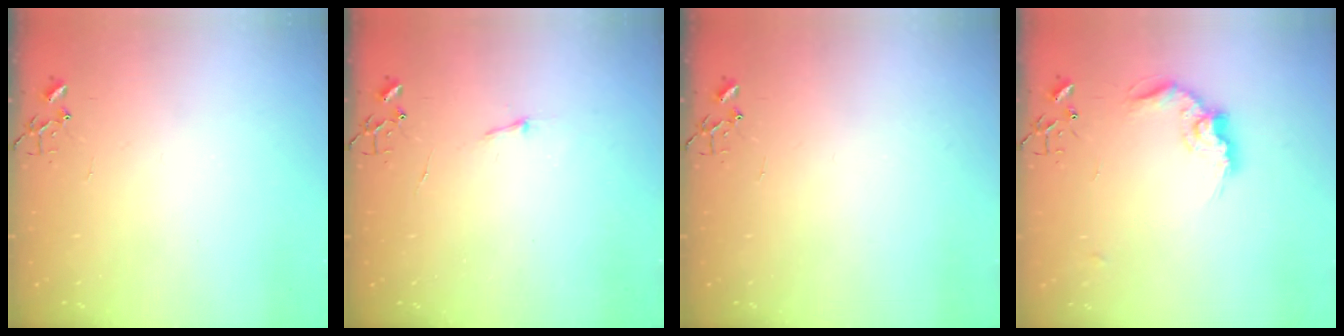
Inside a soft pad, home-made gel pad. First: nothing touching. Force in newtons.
{"total": 3.1, "press": 3.1, "slide": 0.4}
{"total": 0.0}
{"total": 11.4, "press": 11.4, "slide": 0.3}